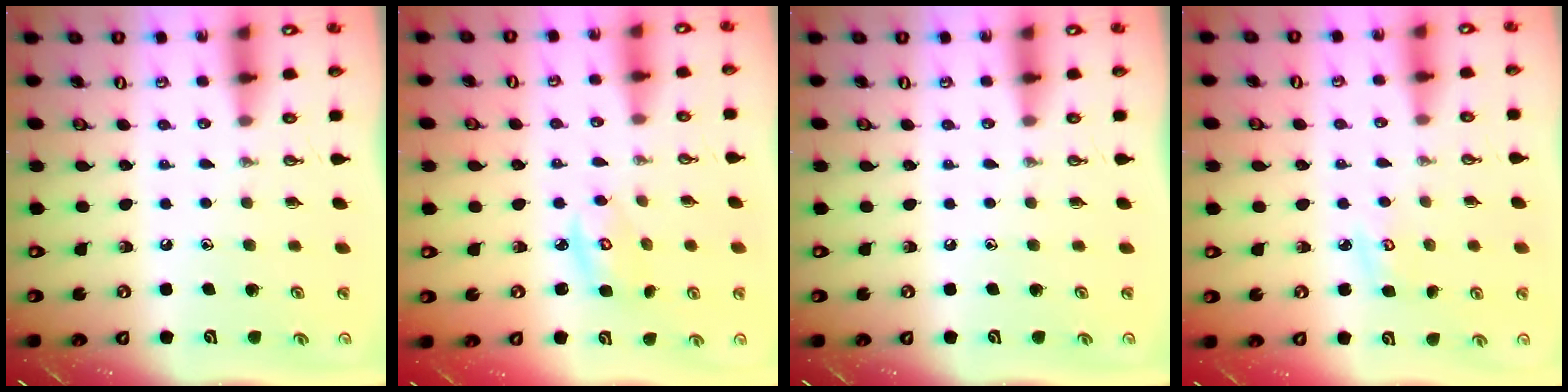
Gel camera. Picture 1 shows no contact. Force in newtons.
{"total": 4.9, "press": 4.9, "slide": 0.3}
{"total": 0.0}
{"total": 3.4, "press": 3.4, "slide": 0.4}